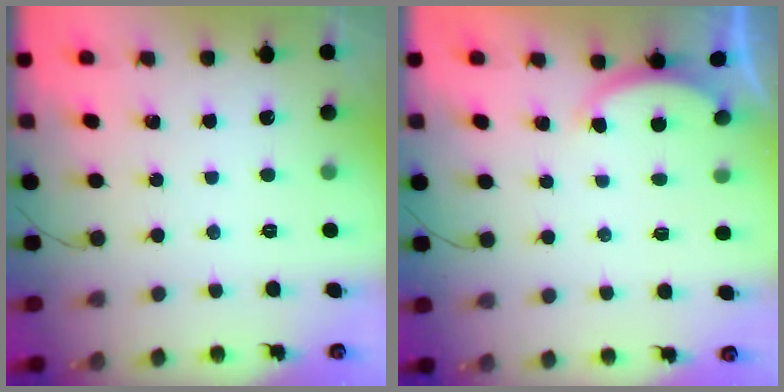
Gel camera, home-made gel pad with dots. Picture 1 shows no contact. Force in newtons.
{"total": 1.9, "press": 1.8, "slide": 0.5}